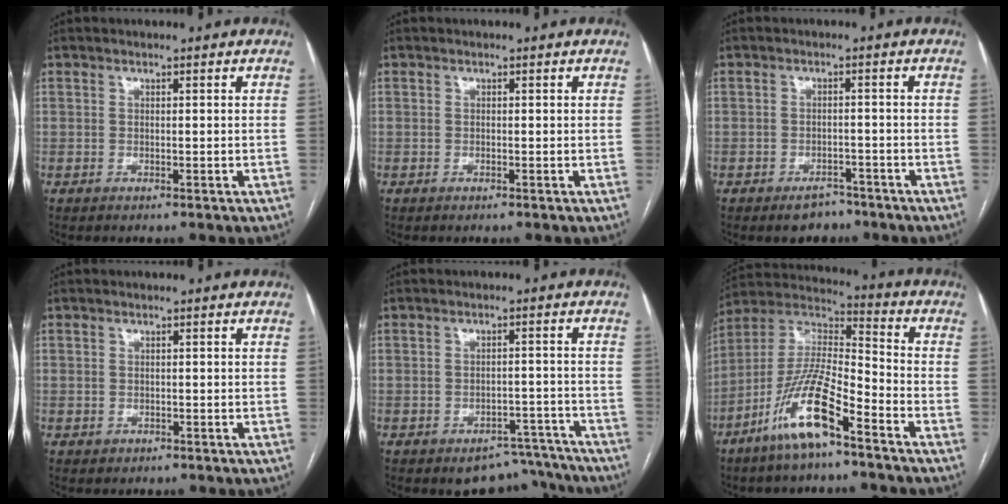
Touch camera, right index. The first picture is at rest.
{"total": 0.0}
{"total": 3.8, "force": [-2.9, 2.0, 1.4], "torque": [-0.018, 0.003, -0.037]}
{"total": 1.1, "force": [-0.3, 1.0, 0.1], "torque": [-0.003, 0.004, 0.000]}
{"total": 7.6, "force": [-6.7, 3.4, 0.8], "torque": [0.021, 0.027, -0.084]}
{"total": 13.9, "force": [-8.1, 2.4, 11.1], "torque": [-0.228, -0.008, -0.153]}